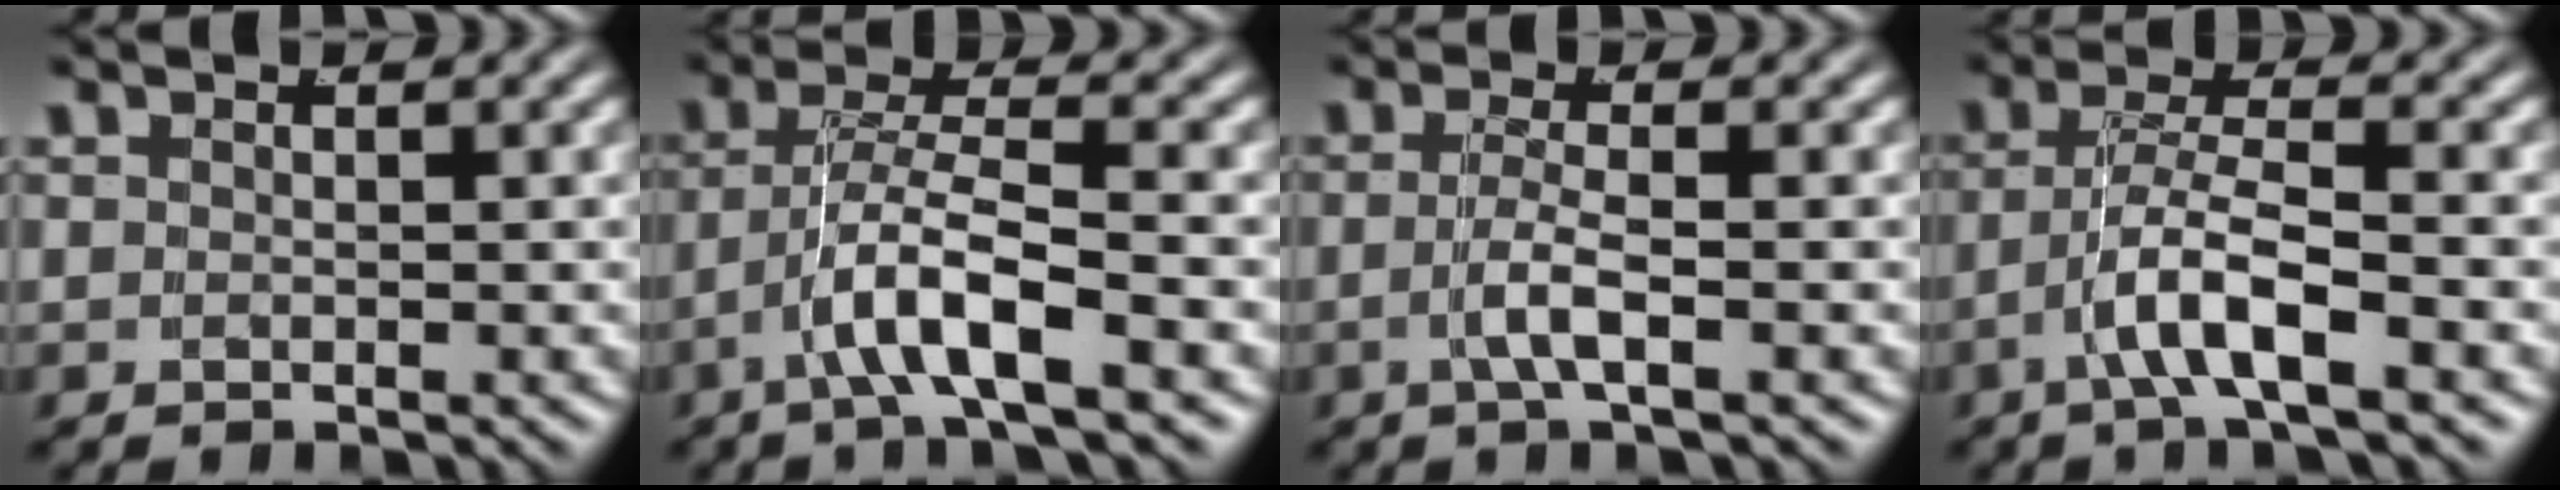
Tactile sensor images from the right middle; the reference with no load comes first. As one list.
[{"total": 4.5, "force": [-1.6, 1.2, 4.0], "torque": [-0.069, 0.002, -0.028]}, {"total": 2.3, "force": [-0.7, 0.2, 2.2], "torque": [-0.037, -0.002, -0.014]}, {"total": 4.1, "force": [-1.7, 1.1, 3.6], "torque": [-0.060, 0.003, -0.032]}]